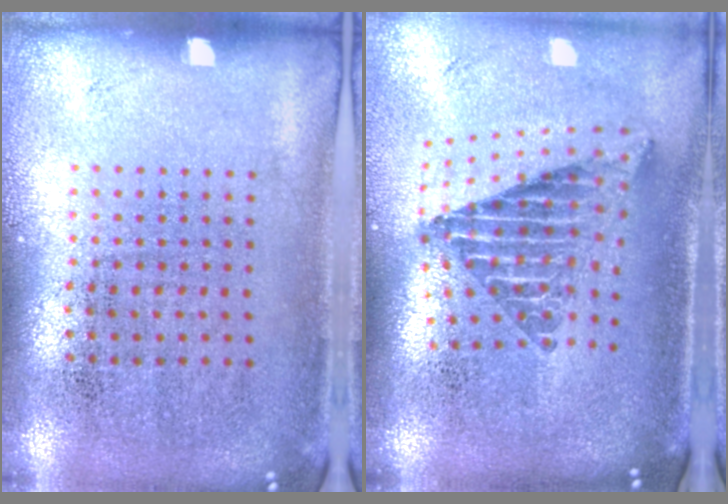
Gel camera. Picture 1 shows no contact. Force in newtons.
{"total": 2.4, "press": 1.7, "slide": 1.8}